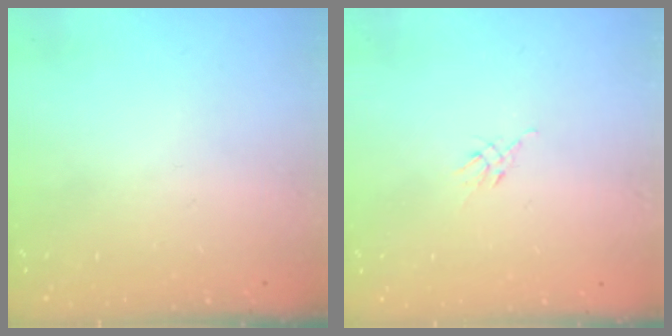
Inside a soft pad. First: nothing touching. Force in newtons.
{"total": 2.6, "press": 2.5, "slide": 0.7}